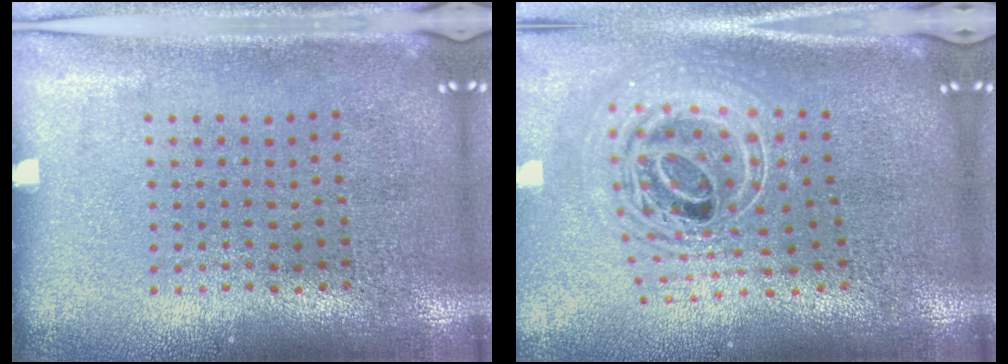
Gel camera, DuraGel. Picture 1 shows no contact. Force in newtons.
{"total": 2.5, "press": 1.8, "slide": 1.8}